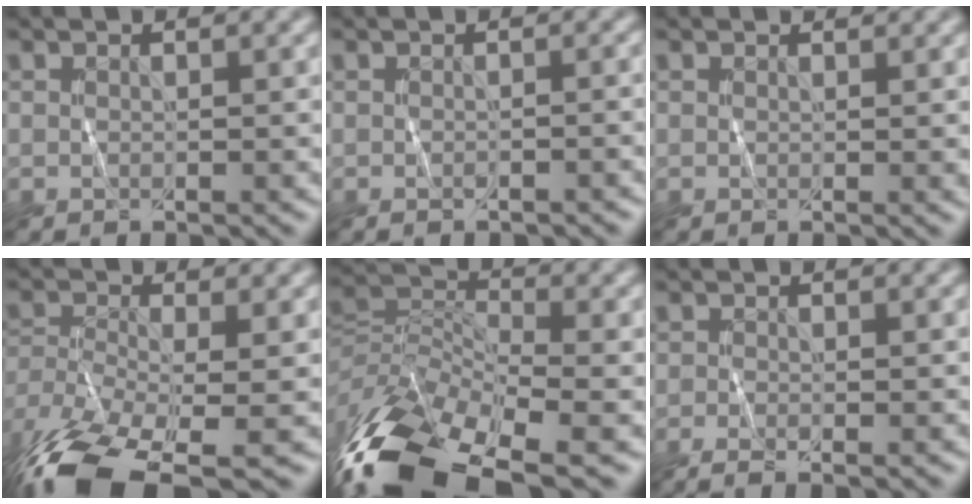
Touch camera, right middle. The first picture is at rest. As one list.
[{"total": 1.8, "force": [-0.7, 0.5, 1.6], "torque": [-0.012, 0.000, -0.008]}, {"total": 1.1, "force": [0.9, 0.2, 0.6], "torque": [-0.005, -0.002, 0.014]}, {"total": 13.1, "force": [-8.8, 4.9, 8.4], "torque": [-0.192, -0.033, -0.151]}, {"total": 15.0, "force": [-9.0, 6.8, 10.0], "torque": [-0.233, 0.001, -0.168]}, {"total": 2.5, "force": [-1.4, 0.7, 2.0], "torque": [-0.039, -0.005, -0.027]}]